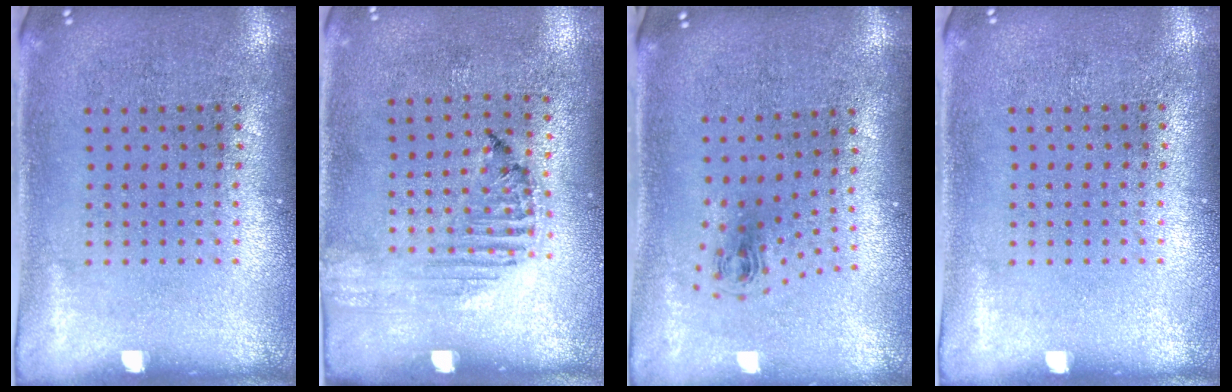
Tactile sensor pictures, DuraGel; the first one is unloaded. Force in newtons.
{"total": 1.2, "press": 1.2, "slide": 0.2}
{"total": 0.9, "press": 0.4, "slide": 0.8}
{"total": 0.0}